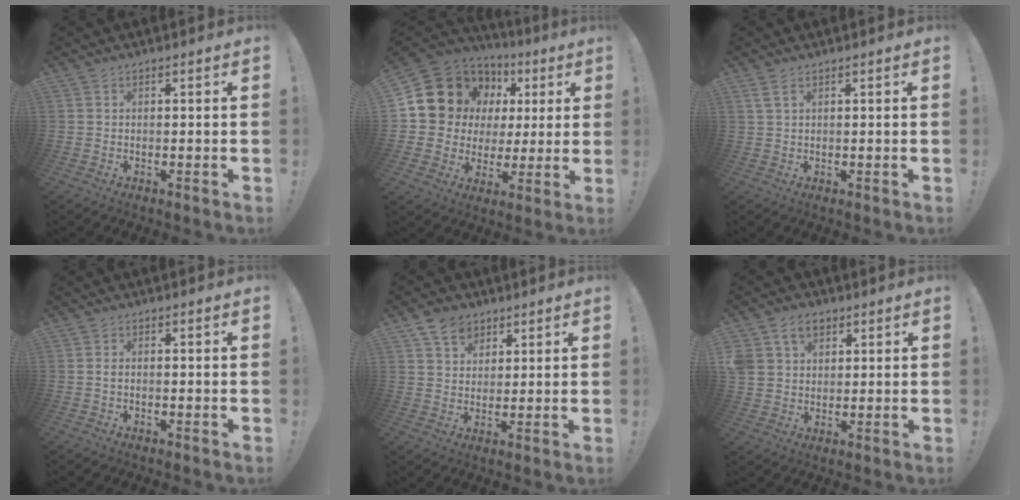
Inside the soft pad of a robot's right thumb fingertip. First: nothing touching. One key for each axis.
{"total": 12.6, "fx": 6.9, "fy": 9.8, "fz": 3.8, "tx": -0.055, "ty": -0.053, "tz": 0.145}
{"total": 2.6, "fx": 1.3, "fy": 1.1, "fz": 2.0, "tx": -0.043, "ty": 0.003, "tz": 0.026}
{"total": 1.0, "fx": -0.5, "fy": 0.4, "fz": 0.8, "tx": -0.018, "ty": 0.004, "tz": -0.008}
{"total": 7.9, "fx": 4.7, "fy": 5.9, "fz": 2.4, "tx": -0.033, "ty": -0.023, "tz": 0.090}
{"total": 8.9, "fx": 4.4, "fy": 6.7, "fz": 4.1, "tx": -0.067, "ty": -0.008, "tz": 0.089}